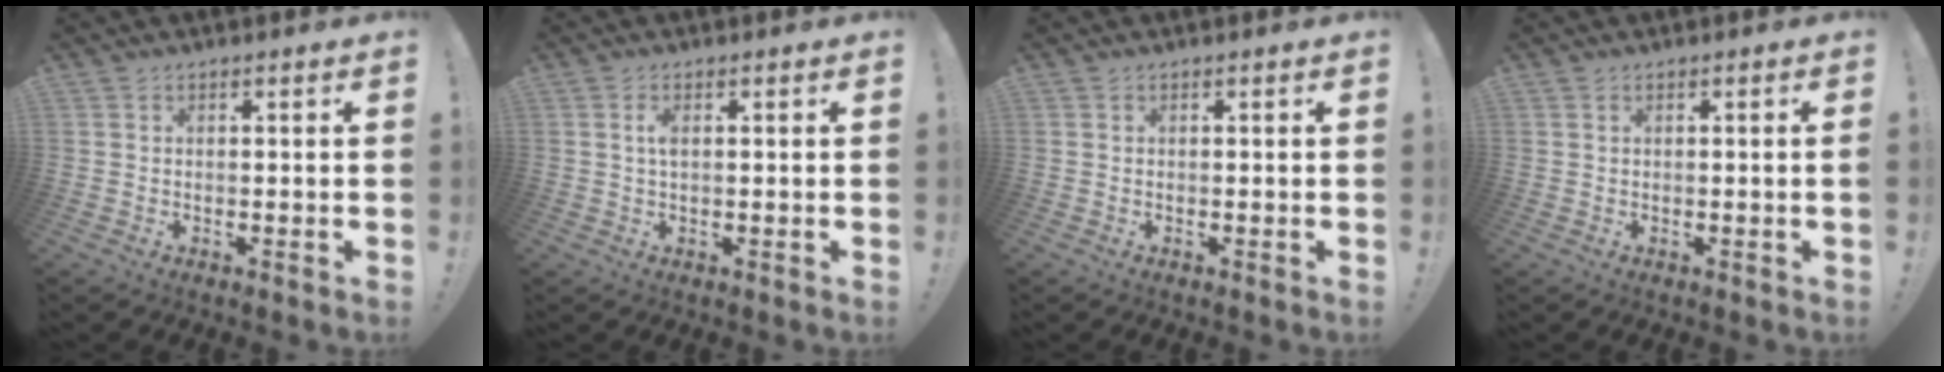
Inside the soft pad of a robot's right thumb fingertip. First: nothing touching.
{"total": 2.0, "force": [0.3, 0.7, 1.9], "torque": [-0.033, 0.003, 0.002]}
{"total": 0.0}
{"total": 0.7, "force": [0.0, -0.4, 0.5], "torque": [-0.009, -0.002, -0.002]}